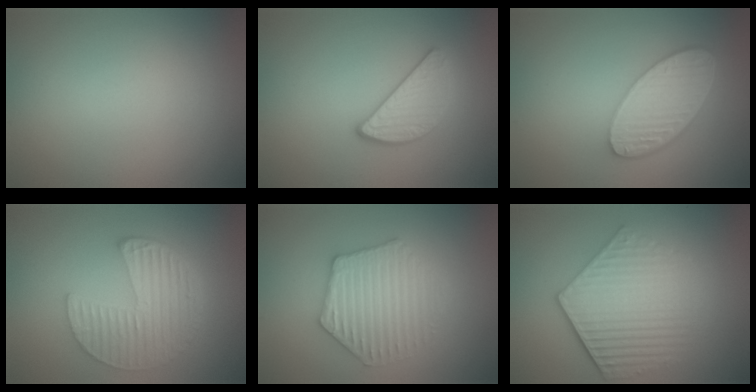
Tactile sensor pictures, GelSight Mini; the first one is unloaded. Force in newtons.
{"total": 3.0, "press": 2.6, "slide": 1.3}
{"total": 6.1, "press": 4.7, "slide": 3.9}
{"total": 5.9, "press": 4.3, "slide": 4.1}
{"total": 3.8, "press": 3.8, "slide": 0.7}
{"total": 6.2, "press": 4.5, "slide": 4.3}